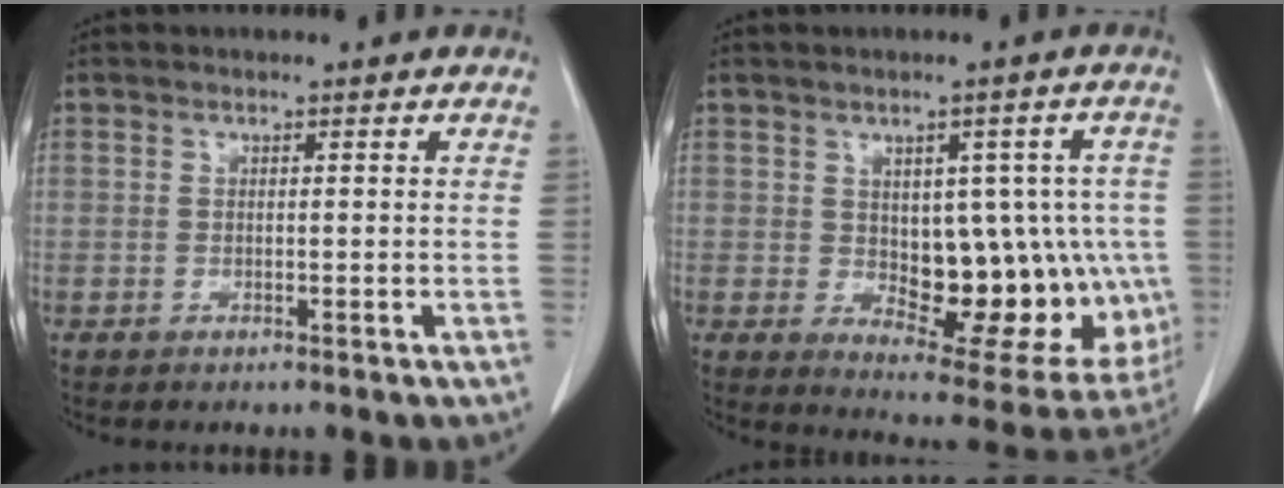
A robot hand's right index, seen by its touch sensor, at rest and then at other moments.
{"total": 17.1, "force": [-1.3, 8.7, 14.7], "torque": [-0.155, 0.010, 0.012]}